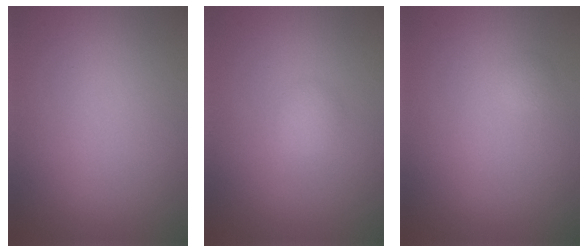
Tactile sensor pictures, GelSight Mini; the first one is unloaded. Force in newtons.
{"total": 1.2, "press": 1.2, "slide": 0.0}
{"total": 0.6, "press": 0.6, "slide": 0.1}